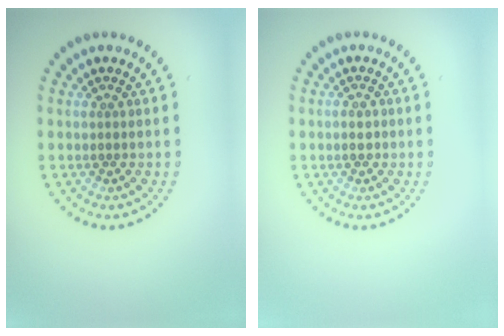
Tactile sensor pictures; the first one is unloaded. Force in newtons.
{"total": 1.1, "press": 1.1, "slide": 0.3}